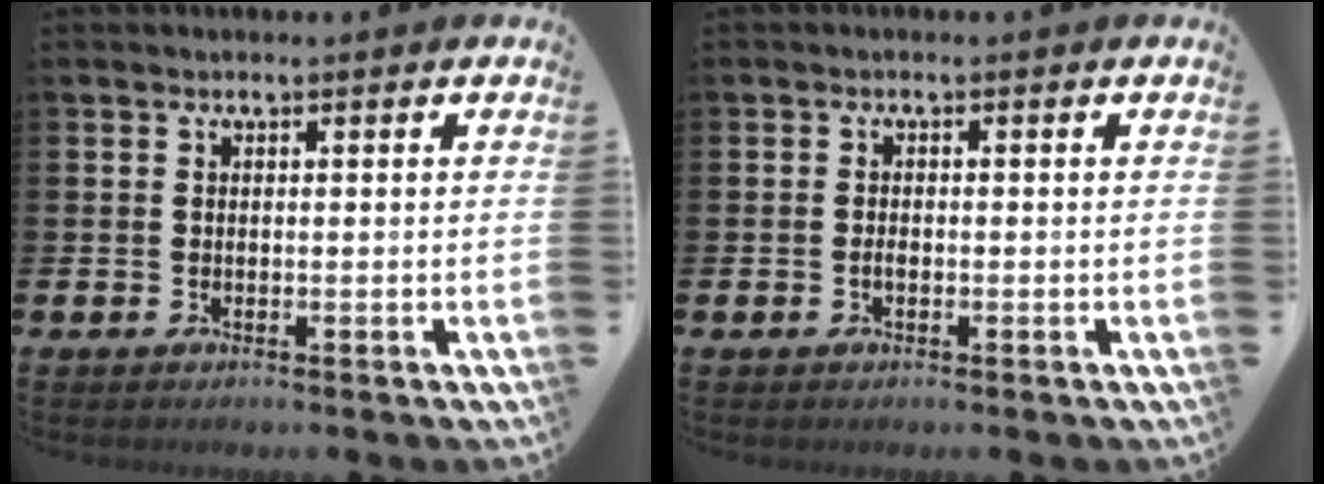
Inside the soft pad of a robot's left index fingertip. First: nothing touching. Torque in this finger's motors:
{"motor_torque": [0.21, 0.08, -0.03, 0.02]}